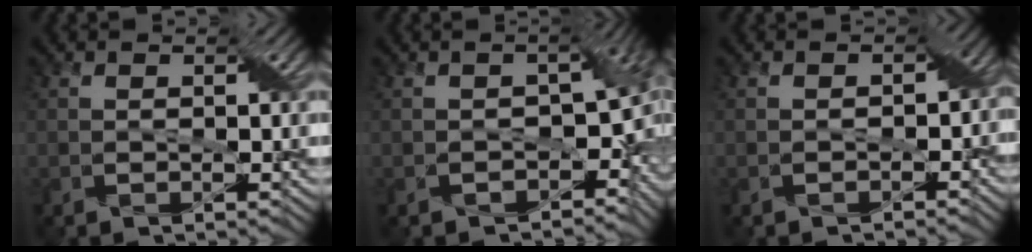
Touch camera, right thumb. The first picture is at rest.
{"total": 7.8, "force": [-2.0, 5.1, 5.6], "torque": [-0.041, -0.029, -0.016]}
{"total": 3.0, "force": [-1.1, 2.2, 1.7], "torque": [-0.013, -0.005, -0.016]}